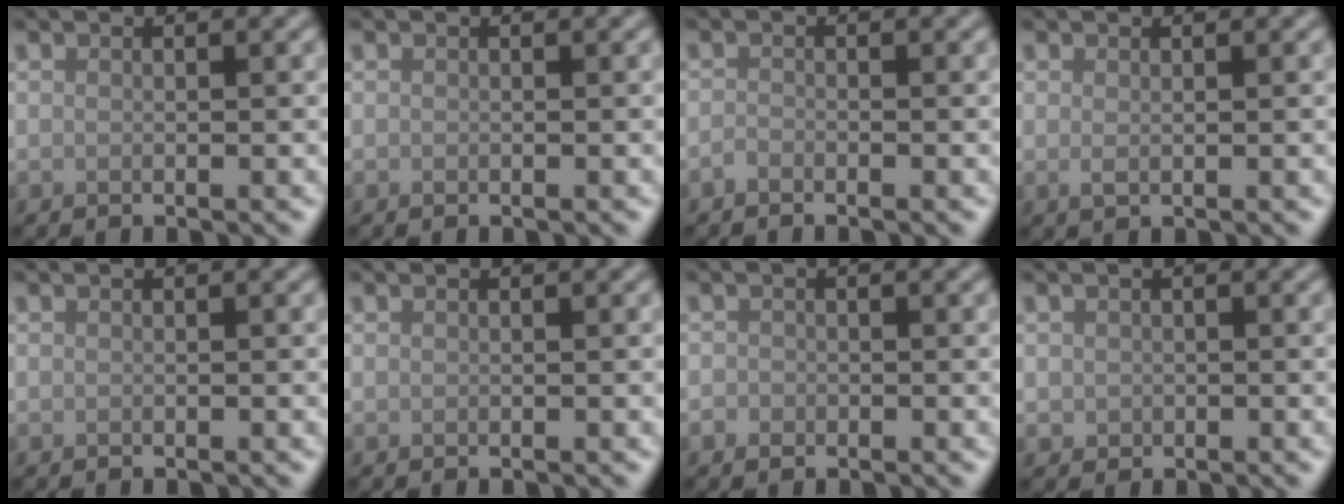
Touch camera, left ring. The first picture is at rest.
{"total": 0.0}
{"total": 0.7, "force": [-0.6, 0.2, 0.3], "torque": [-0.003, -0.002, -0.015]}
{"total": 0.7, "force": [0.2, 0.3, 0.6], "torque": [-0.012, -0.001, 0.003]}
{"total": 0.0}
{"total": 0.0}
{"total": 0.9, "force": [-0.4, 0.8, 0.1], "torque": [0.003, -0.003, -0.009]}
{"total": 0.9, "force": [0.0, 0.9, 0.2], "torque": [0.002, -0.005, -0.002]}